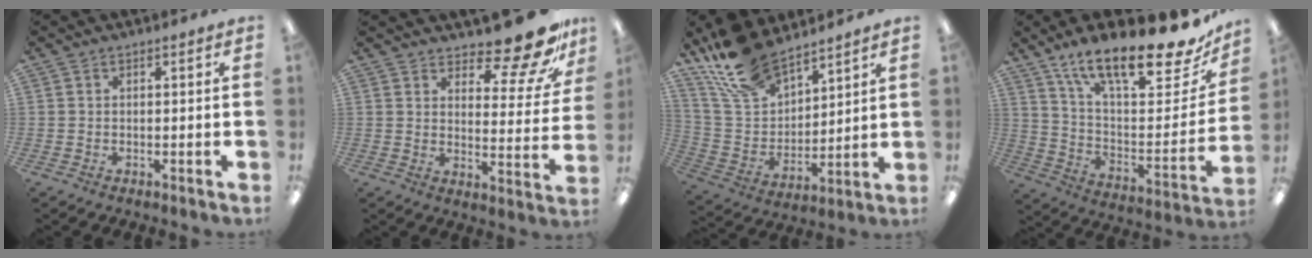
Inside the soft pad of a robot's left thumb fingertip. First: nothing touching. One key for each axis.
{"total": 15.2, "fx": 12.0, "fy": 4.7, "fz": 8.0, "tx": -0.099, "ty": -0.097, "tz": 0.199}
{"total": 16.5, "fx": 13.2, "fy": 7.6, "fz": 6.6, "tx": -0.154, "ty": -0.068, "tz": 0.250}
{"total": 22.2, "fx": 17.0, "fy": 6.1, "fz": 13.0, "tx": -0.200, "ty": -0.118, "tz": 0.283}